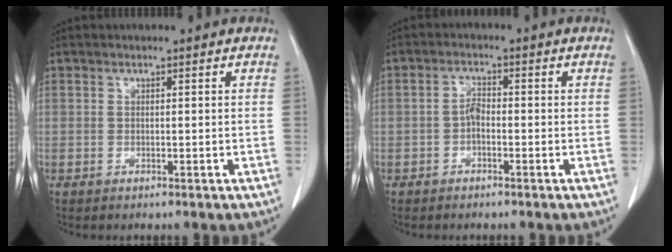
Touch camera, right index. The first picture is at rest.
{"total": 2.1, "force": [-0.8, 0.9, 1.7], "torque": [-0.028, 0.005, -0.016]}